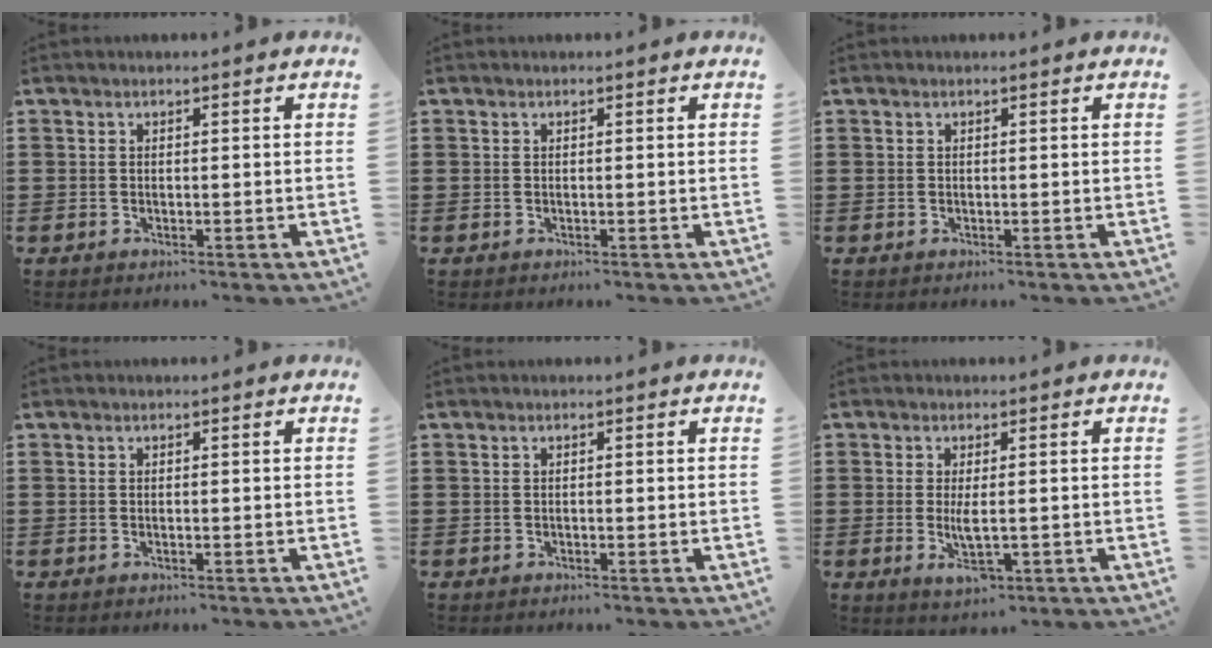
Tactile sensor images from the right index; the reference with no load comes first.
{"total": 0.0}
{"total": 0.0}
{"total": 0.0}
{"total": 0.0}
{"total": 4.2, "force": [-0.9, 1.3, 3.9], "torque": [-0.090, -0.009, -0.020]}